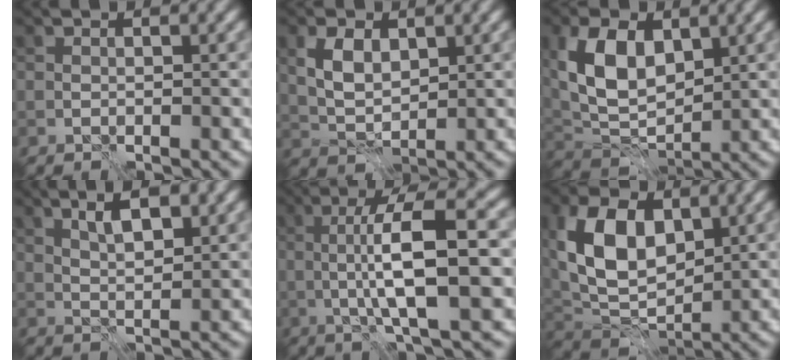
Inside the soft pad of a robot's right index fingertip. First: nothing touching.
{"total": 3.6, "force": [1.5, 2.2, 2.5], "torque": [-0.056, 0.003, 0.029]}
{"total": 7.4, "force": [2.3, 4.5, 5.3], "torque": [-0.116, 0.003, 0.043]}
{"total": 3.5, "force": [1.9, 1.0, 2.8], "torque": [-0.051, 0.002, 0.035]}
{"total": 9.1, "force": [-0.3, 2.0, 8.8], "torque": [-0.141, 0.016, -0.007]}
{"total": 8.5, "force": [2.4, 5.4, 6.2], "torque": [-0.136, 0.003, 0.042]}